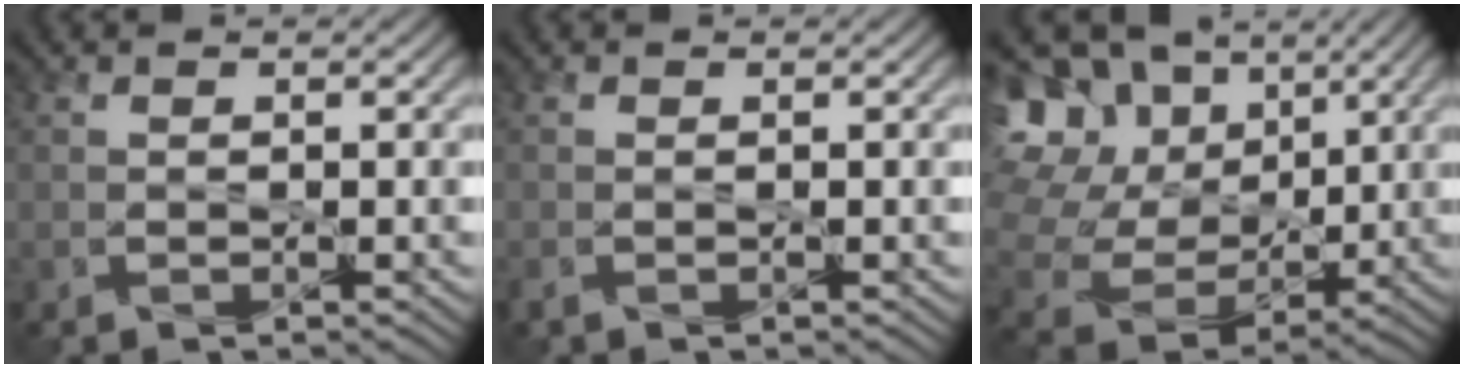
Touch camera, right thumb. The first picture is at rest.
{"total": 0.8, "force": [-0.4, 0.1, 0.7], "torque": [-0.016, -0.004, -0.009]}
{"total": 17.2, "force": [4.7, 14.1, 8.8], "torque": [-0.286, 0.029, 0.120]}